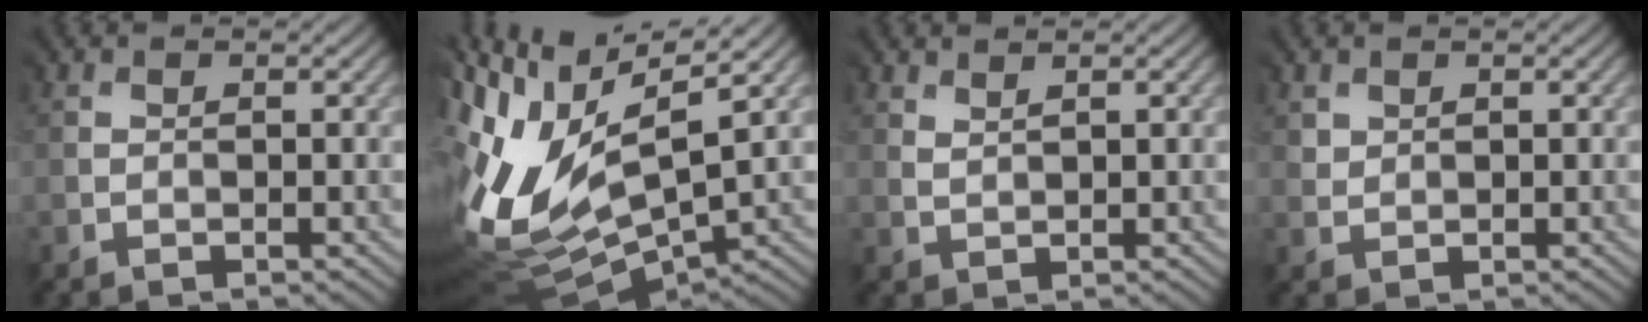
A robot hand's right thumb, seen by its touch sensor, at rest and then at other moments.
{"total": 13.1, "force": [3.1, 5.8, 11.3], "torque": [-0.261, -0.002, 0.068]}
{"total": 2.3, "force": [2.1, -0.1, -0.9], "torque": [0.016, 0.006, 0.045]}
{"total": 2.7, "force": [2.2, 1.6, -0.3], "torque": [0.009, 0.003, 0.040]}